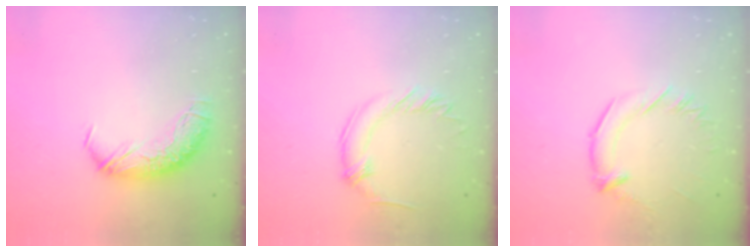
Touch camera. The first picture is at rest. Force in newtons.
{"total": 0.8, "press": 0.8, "slide": 0.0}
{"total": 2.3, "press": 2.3, "slide": 0.6}